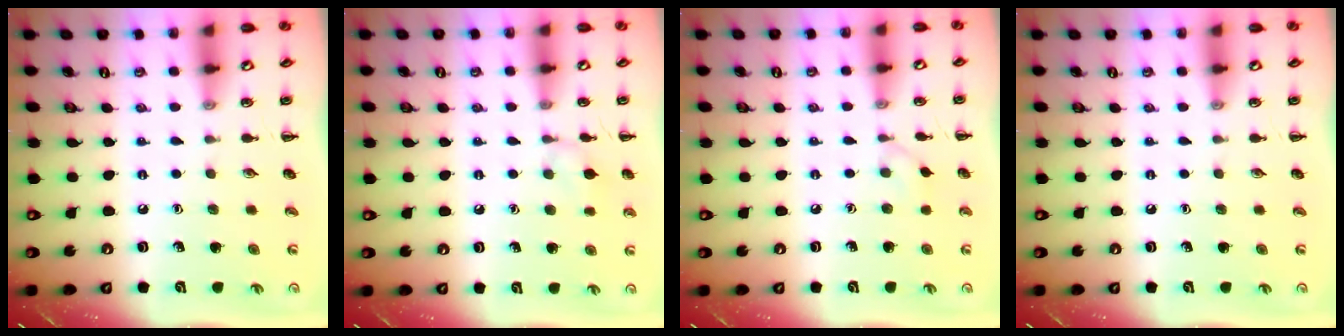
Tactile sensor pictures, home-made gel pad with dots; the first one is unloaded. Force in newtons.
{"total": 6.6, "press": 6.2, "slide": 2.2}
{"total": 2.8, "press": 2.5, "slide": 1.1}
{"total": 0.0}